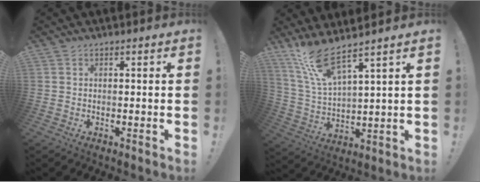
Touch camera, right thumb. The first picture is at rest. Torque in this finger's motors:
{"motor_torque": [-0.72, 1.77, 0.56, 0.72, 0.05]}